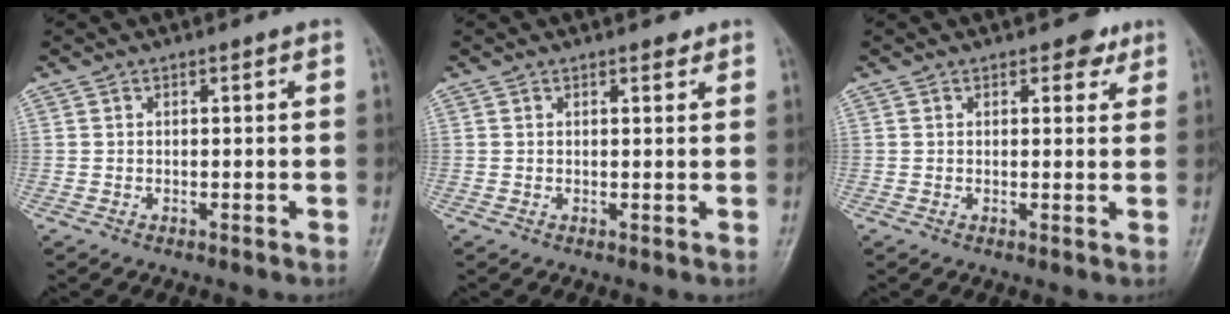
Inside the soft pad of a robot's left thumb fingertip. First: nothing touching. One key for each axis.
{"total": 1.4, "fx": 1.0, "fy": 0.6, "fz": 0.7, "tx": -0.005, "ty": -0.005, "tz": 0.011}
{"total": 2.8, "fx": 1.8, "fy": 1.7, "fz": 1.3, "tx": 0.002, "ty": -0.007, "tz": 0.020}